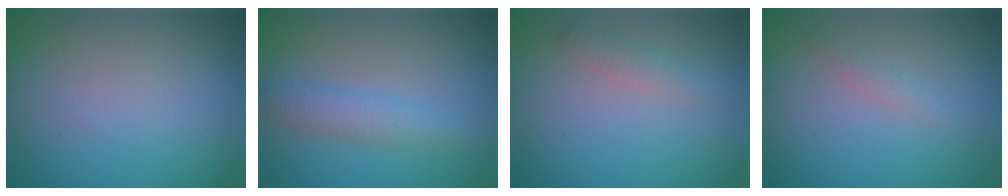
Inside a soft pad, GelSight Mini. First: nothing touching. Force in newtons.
{"total": 3.0, "press": 3.0, "slide": 0.1}
{"total": 1.5, "press": 1.5, "slide": 0.0}
{"total": 1.0, "press": 1.0, "slide": 0.0}